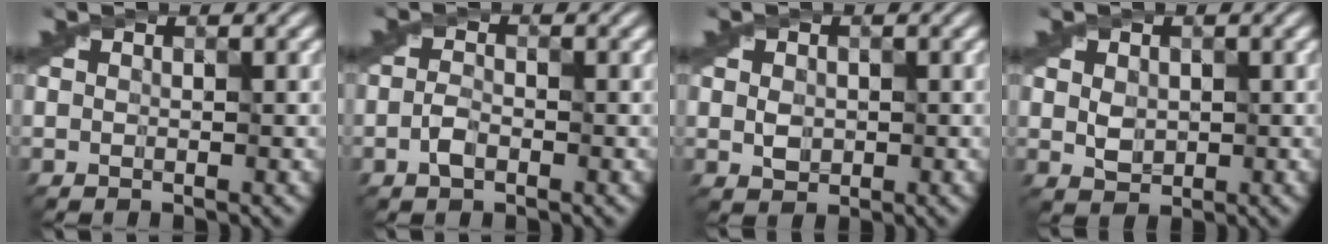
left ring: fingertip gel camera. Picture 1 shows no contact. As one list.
[{"total": 1.5, "force": [-0.7, 0.8, 1.0], "torque": [-0.021, 0.003, -0.017]}, {"total": 1.6, "force": [0.0, 1.4, 0.8], "torque": [-0.016, -0.002, -0.001]}, {"total": 1.9, "force": [0.2, 1.6, 1.0], "torque": [-0.019, -0.001, 0.006]}]